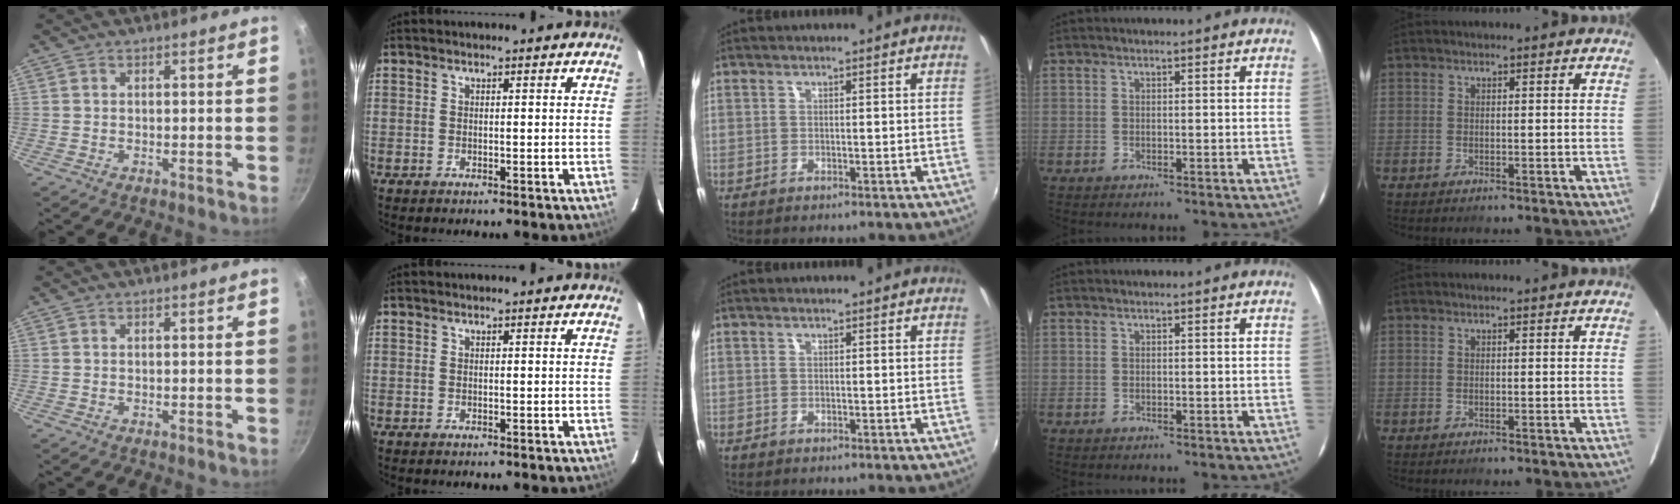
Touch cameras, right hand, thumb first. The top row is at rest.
{}